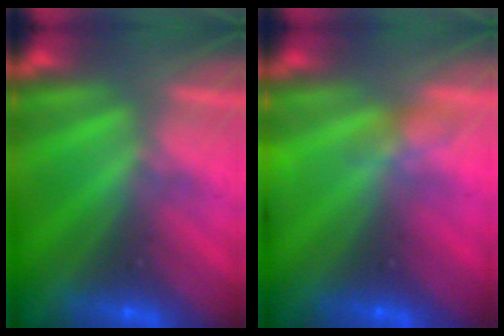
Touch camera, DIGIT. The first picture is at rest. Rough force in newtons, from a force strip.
{"total": 3.2}